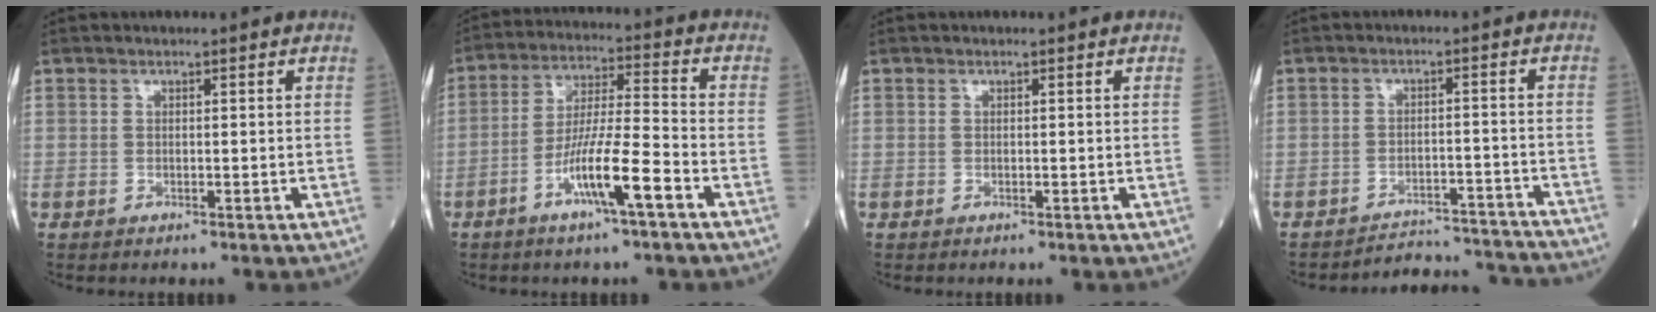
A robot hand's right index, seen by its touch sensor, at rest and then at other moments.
{"total": 10.2, "force": [-4.8, 0.2, 8.9], "torque": [-0.170, -0.002, -0.092]}
{"total": 0.0}
{"total": 10.9, "force": [-10.9, 0.7, -0.5], "torque": [0.016, 0.024, -0.138]}